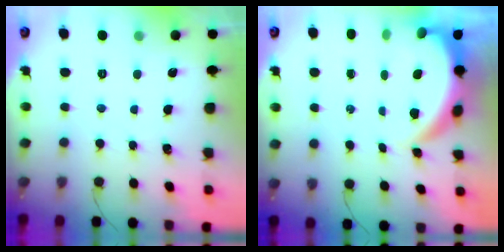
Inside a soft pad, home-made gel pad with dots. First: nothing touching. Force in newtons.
{"total": 6.8, "press": 6.8, "slide": 0.9}